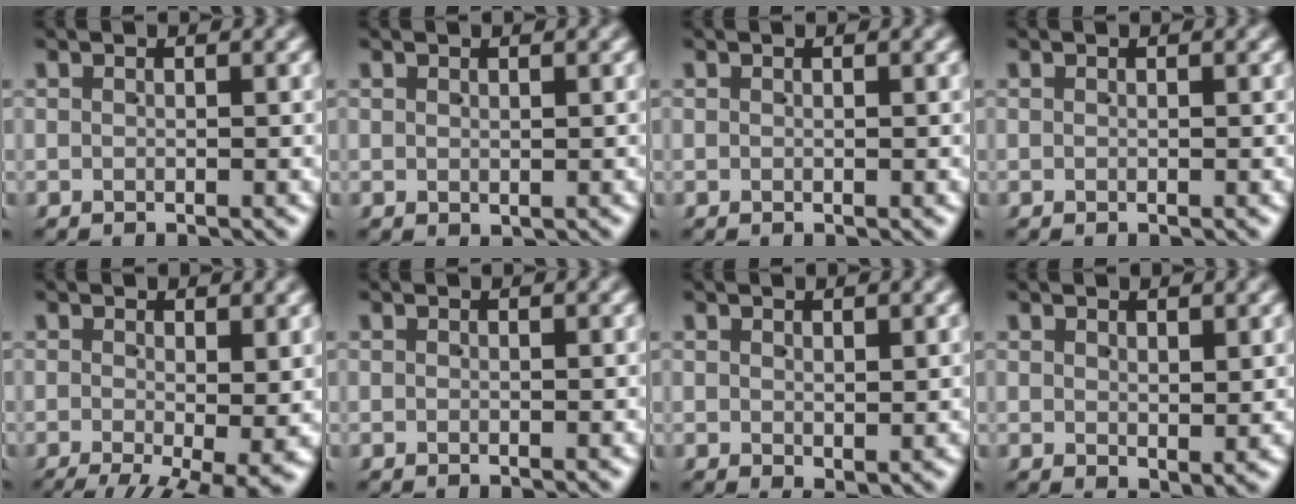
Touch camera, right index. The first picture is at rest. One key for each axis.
{"total": 0.6, "fx": 0.2, "fy": 0.5, "fz": 0.3, "tx": -0.006, "ty": -0.004, "tz": 0.010}
{"total": 0.0}
{"total": 0.0}
{"total": 7.1, "fx": -4.6, "fy": 2.4, "fz": 4.9, "tx": -0.067, "ty": -0.039, "tz": -0.049}
{"total": 0.0}
{"total": 1.1, "fx": 0.5, "fy": 0.5, "fz": 0.8, "tx": -0.009, "ty": -0.006, "tz": 0.015}
{"total": 1.4, "fx": 0.7, "fy": 0.7, "fz": 1.0, "tx": -0.012, "ty": -0.008, "tz": 0.020}